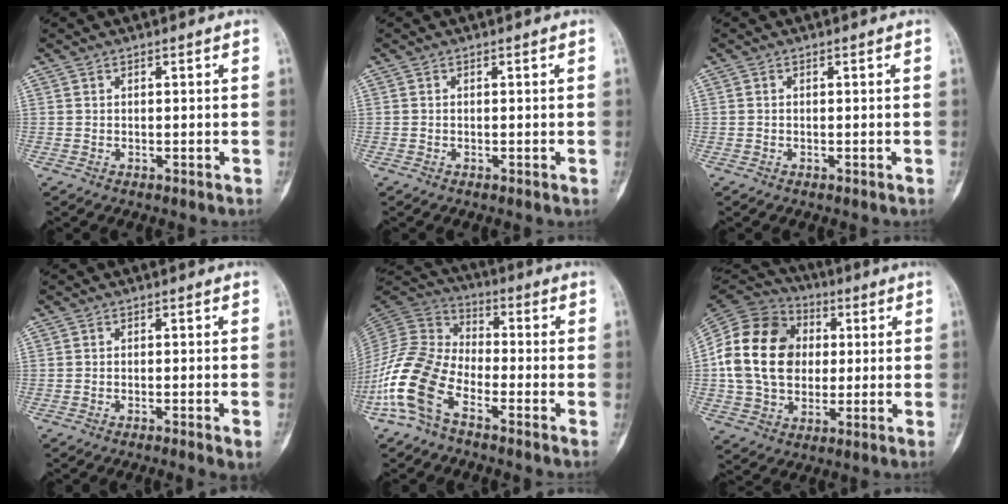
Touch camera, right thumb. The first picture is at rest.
{"total": 0.0}
{"total": 0.0}
{"total": 4.7, "force": [-3.2, -0.3, 3.5], "torque": [-0.053, 0.001, -0.045]}
{"total": 13.5, "force": [-7.1, 7.0, 9.1], "torque": [-0.194, 0.053, -0.155]}
{"total": 20.4, "force": [1.5, 15.6, 13.0], "torque": [-0.243, 0.023, 0.029]}